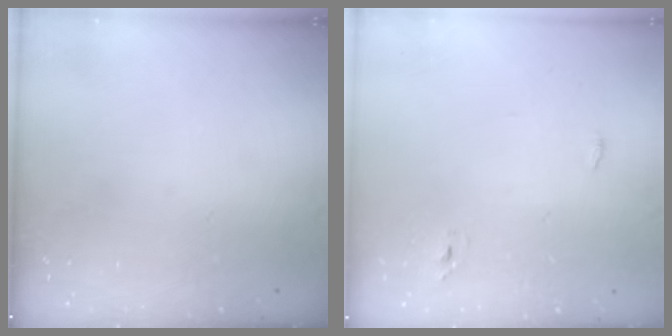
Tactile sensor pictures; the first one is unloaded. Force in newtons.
{"total": 2.7, "press": 2.6, "slide": 0.8}